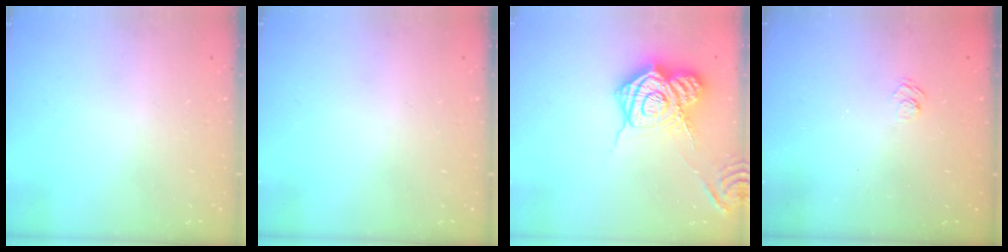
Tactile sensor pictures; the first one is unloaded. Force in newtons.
{"total": 0.0}
{"total": 18.9, "press": 18.9, "slide": 1.5}
{"total": 2.4, "press": 2.0, "slide": 1.3}